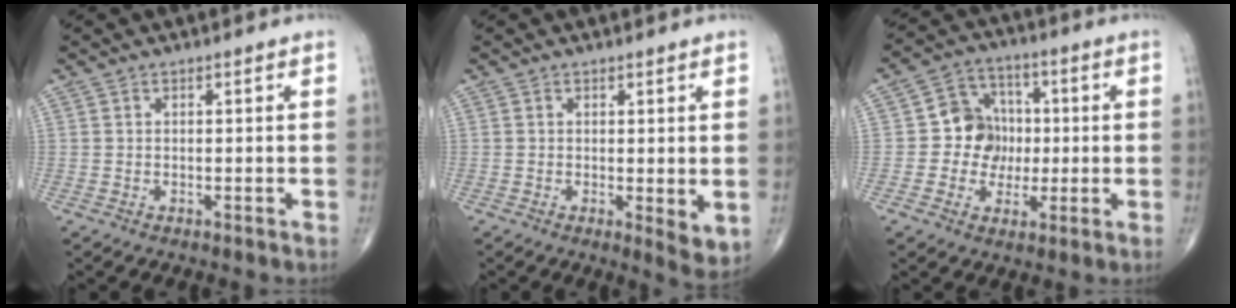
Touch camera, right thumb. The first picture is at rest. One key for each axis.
{"total": 4.2, "fx": 0.0, "fy": 1.3, "fz": 4.0, "tx": -0.057, "ty": -0.015, "tz": 0.000}
{"total": 9.3, "fx": -0.4, "fy": 8.4, "fz": 4.0, "tx": -0.012, "ty": 0.019, "tz": -0.015}